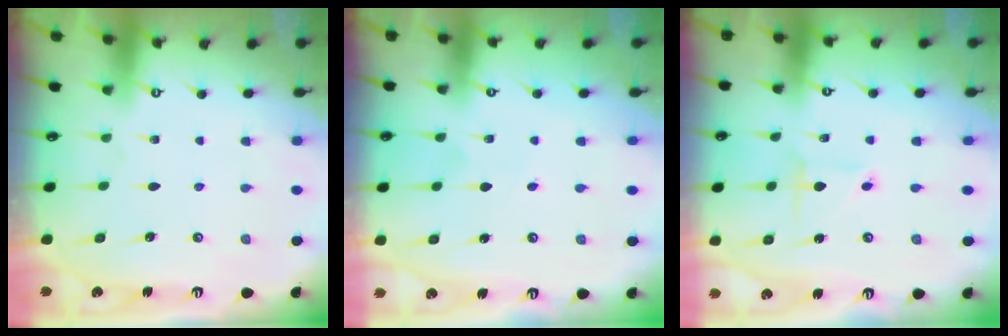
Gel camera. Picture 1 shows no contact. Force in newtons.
{"total": 3.4, "press": 3.4, "slide": 0.3}
{"total": 3.0, "press": 3.0, "slide": 0.3}